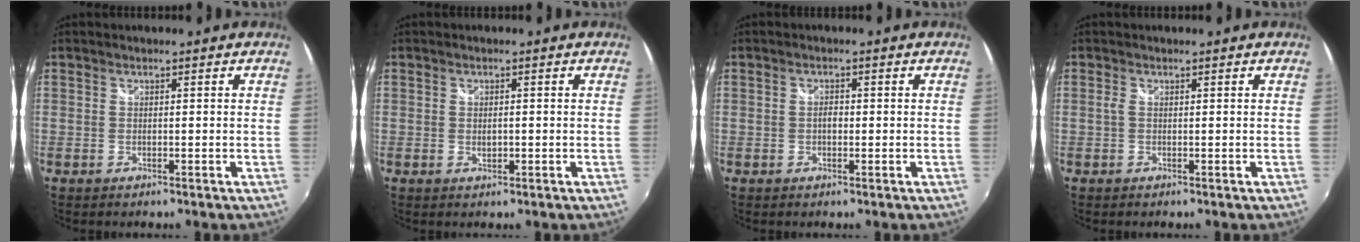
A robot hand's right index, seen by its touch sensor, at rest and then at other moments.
{"total": 1.5, "force": [-0.2, 1.0, 1.1], "torque": [-0.017, -0.002, -0.002]}
{"total": 1.4, "force": [-0.2, 1.0, 1.0], "torque": [-0.017, 0.004, -0.005]}
{"total": 0.7, "force": [0.0, 0.2, 0.6], "torque": [-0.015, 0.000, -0.003]}